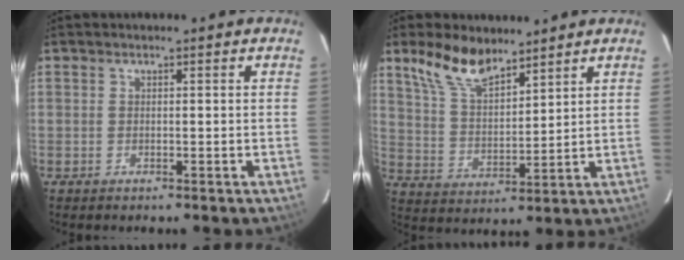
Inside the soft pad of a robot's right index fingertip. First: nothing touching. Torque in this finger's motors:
{"motor_torque": [0.30, 0.30, 0.16, 0.07]}